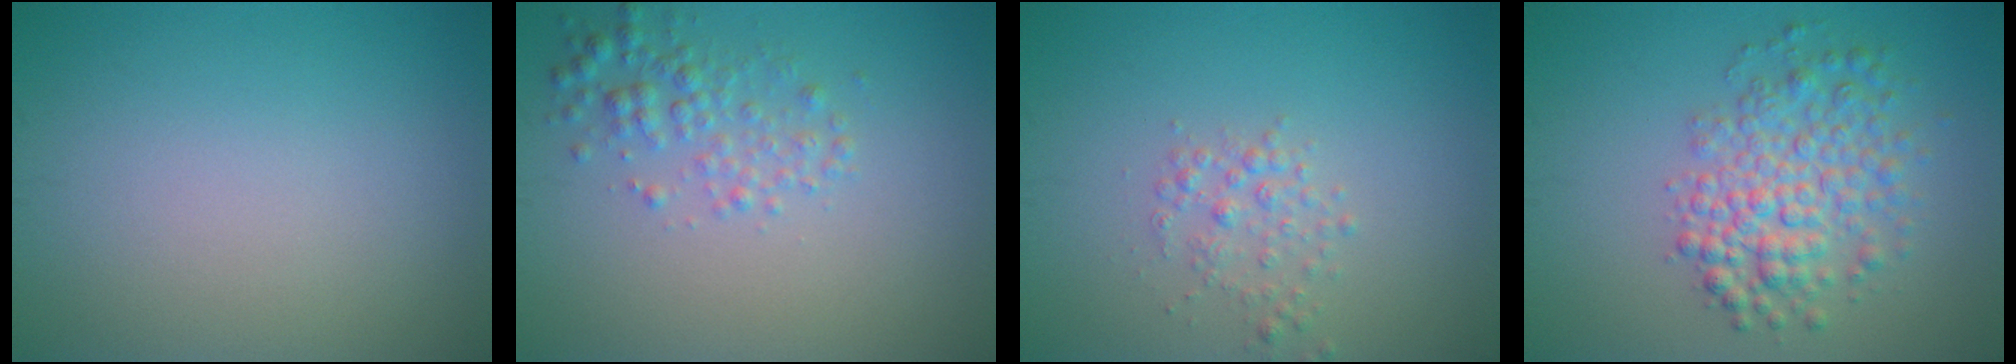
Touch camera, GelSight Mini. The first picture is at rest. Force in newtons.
{"total": 2.5, "press": 2.5, "slide": 0.1}
{"total": 1.7, "press": 1.7, "slide": 0.1}
{"total": 5.1, "press": 5.1, "slide": 0.2}